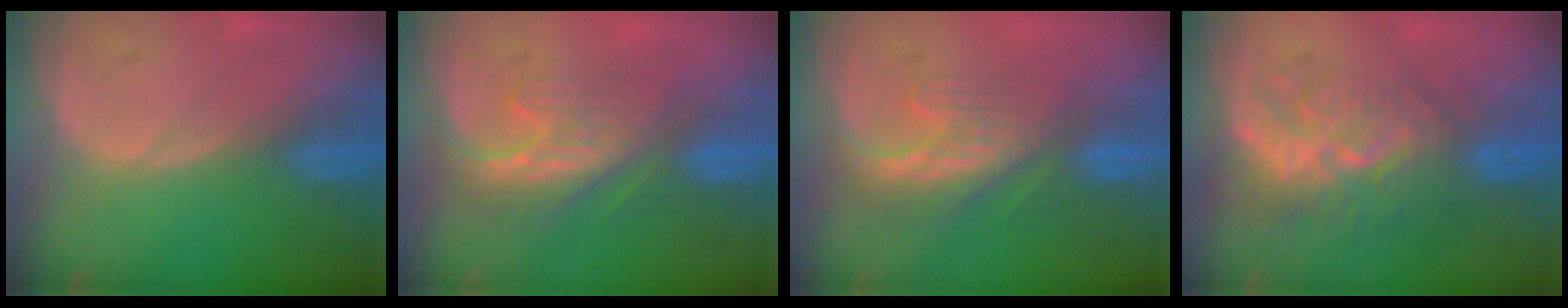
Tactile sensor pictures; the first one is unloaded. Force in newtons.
{"total": 8.6, "press": 7.3, "slide": 4.6}
{"total": 8.4, "press": 7.2, "slide": 4.2}
{"total": 9.6, "press": 8.6, "slide": 4.4}